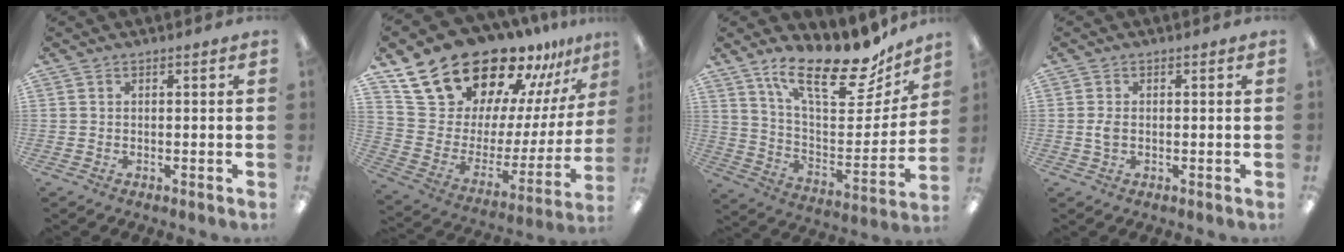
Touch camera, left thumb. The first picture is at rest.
{"total": 26.1, "force": [19.8, 12.5, 11.5], "torque": [-0.192, -0.141, 0.365]}
{"total": 22.1, "force": [16.2, 7.4, 13.2], "torque": [-0.197, -0.115, 0.273]}
{"total": 2.5, "force": [-0.1, 1.5, 1.9], "torque": [-0.044, 0.000, -0.004]}